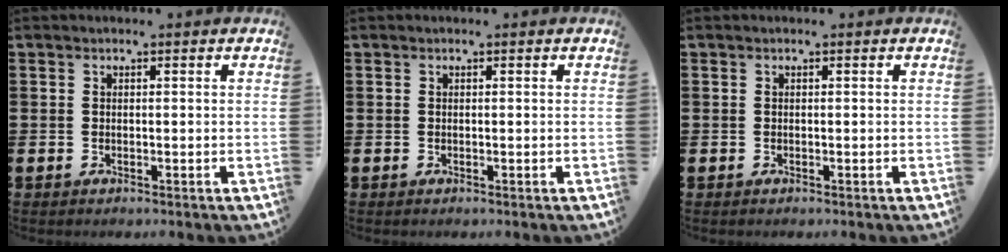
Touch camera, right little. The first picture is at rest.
{"total": 0.0}
{"total": 0.0}